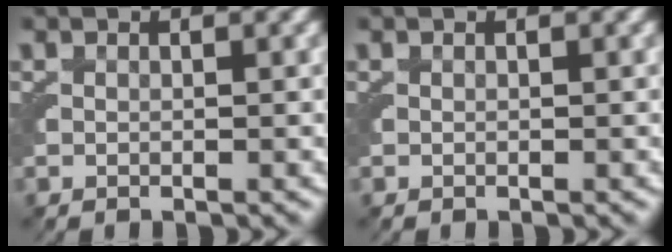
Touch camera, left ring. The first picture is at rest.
{"total": 0.0}